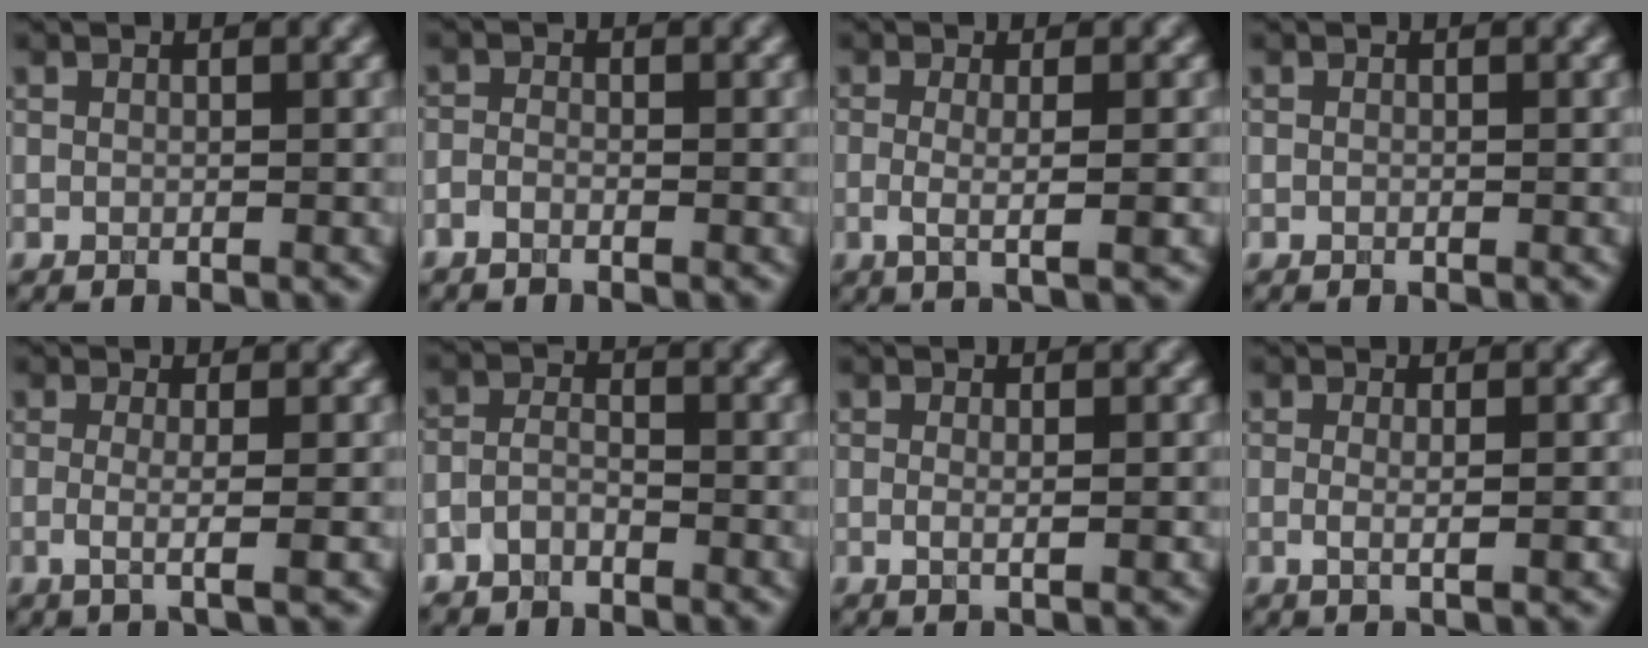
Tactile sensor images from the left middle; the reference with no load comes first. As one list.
[{"total": 1.1, "force": [-0.9, 0.4, 0.6], "torque": [-0.012, 0.000, -0.022]}, {"total": 3.2, "force": [-0.3, 0.8, 3.0], "torque": [-0.046, -0.007, -0.006]}, {"total": 0.0}, {"total": 2.8, "force": [-0.3, 0.8, 2.7], "torque": [-0.041, -0.008, -0.011]}, {"total": 1.9, "force": [-1.3, 1.0, 0.9], "torque": [-0.017, 0.006, -0.031]}, {"total": 1.6, "force": [0.0, 0.4, 1.6], "torque": [-0.022, -0.005, -0.004]}, {"total": 2.4, "force": [-0.1, 0.7, 2.3], "torque": [-0.029, -0.007, -0.010]}]